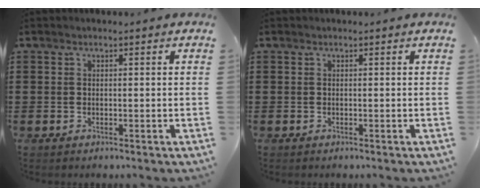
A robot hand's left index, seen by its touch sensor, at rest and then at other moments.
{"total": 0.0}